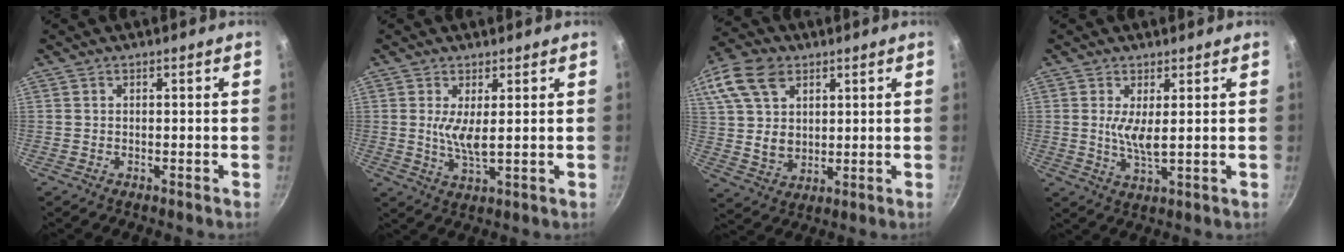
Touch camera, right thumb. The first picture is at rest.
{"total": 5.0, "force": [1.0, 1.3, 4.7], "torque": [-0.096, -0.019, 0.022]}
{"total": 19.0, "force": [8.4, 13.5, 10.4], "torque": [-0.227, 0.009, 0.162]}
{"total": 4.9, "force": [1.0, 1.3, 4.6], "torque": [-0.093, -0.018, 0.021]}